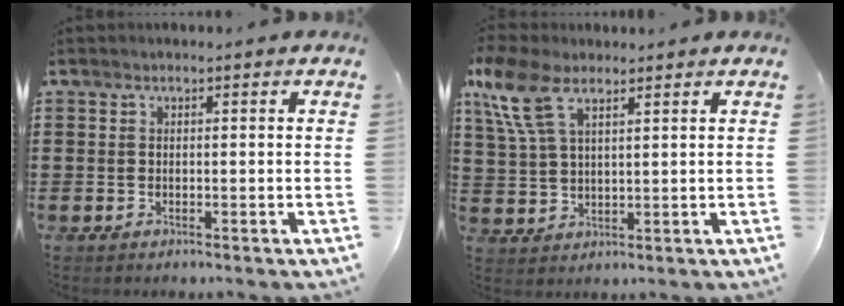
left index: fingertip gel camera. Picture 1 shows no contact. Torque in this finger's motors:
{"motor_torque": [1.06, -1.08, 0.62, 0.21]}